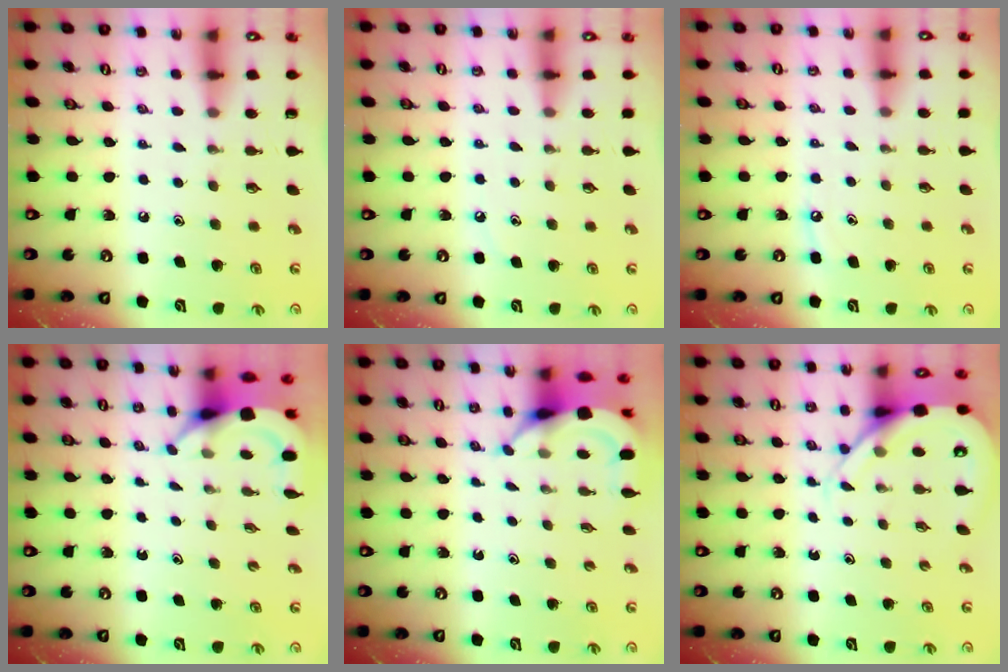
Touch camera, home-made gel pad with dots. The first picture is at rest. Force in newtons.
{"total": 3.8, "press": 3.7, "slide": 0.5}
{"total": 4.0, "press": 3.9, "slide": 0.6}
{"total": 3.9, "press": 3.9, "slide": 0.1}
{"total": 4.6, "press": 4.6, "slide": 0.5}
{"total": 7.3, "press": 7.2, "slide": 0.9}